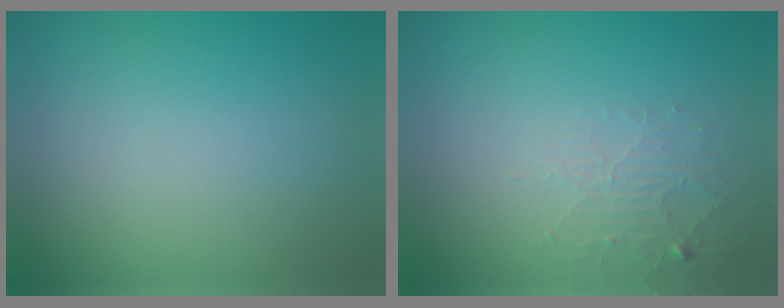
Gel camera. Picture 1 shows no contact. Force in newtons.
{"total": 1.9, "press": 1.9, "slide": 0.3}